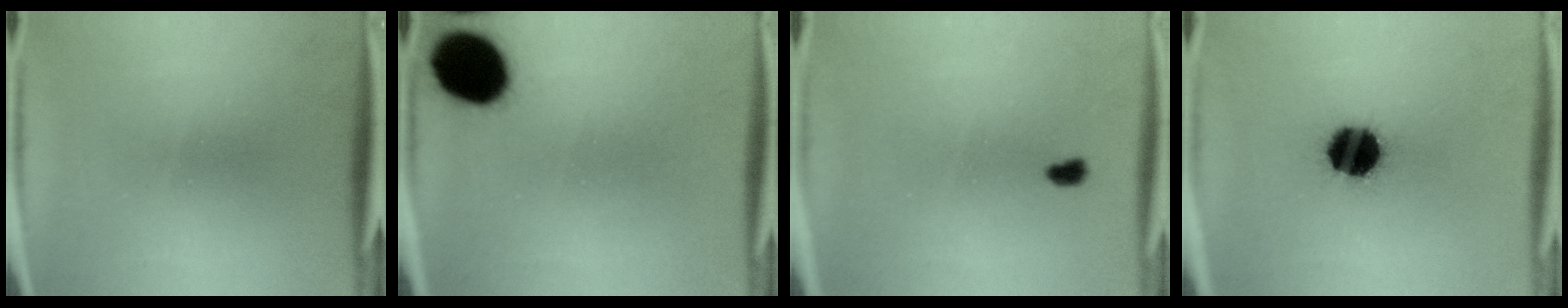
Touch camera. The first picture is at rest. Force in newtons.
{"total": 16.8}
{"total": 1.3}
{"total": 14.4}